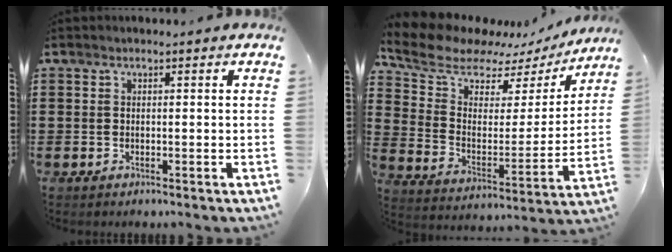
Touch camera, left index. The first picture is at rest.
{"total": 8.9, "force": [7.5, 3.9, 2.6], "torque": [-0.097, -0.041, 0.132]}